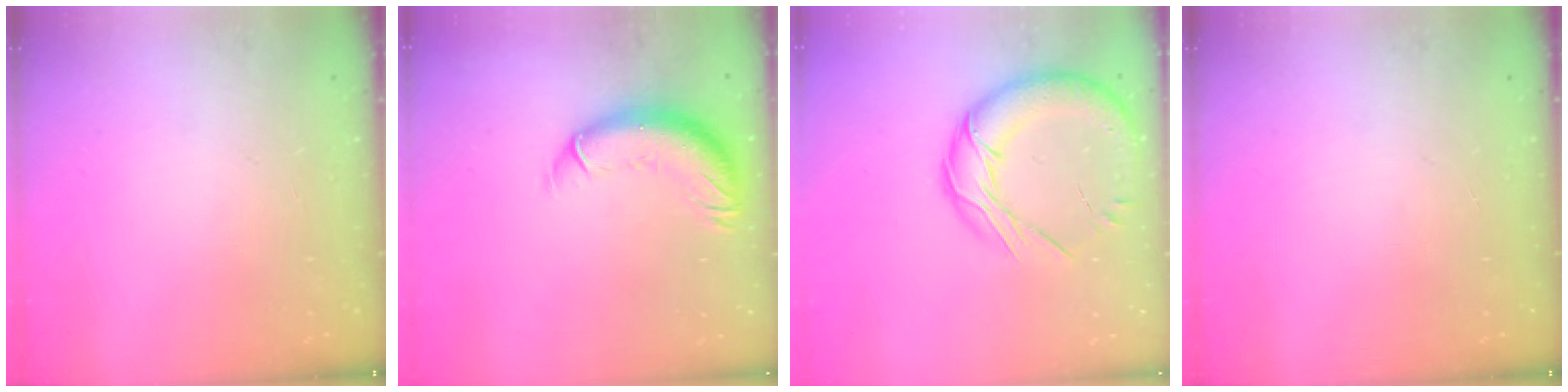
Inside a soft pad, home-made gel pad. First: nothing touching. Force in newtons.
{"total": 11.7, "press": 11.4, "slide": 2.8}
{"total": 16.6, "press": 16.4, "slide": 2.3}
{"total": 0.0}